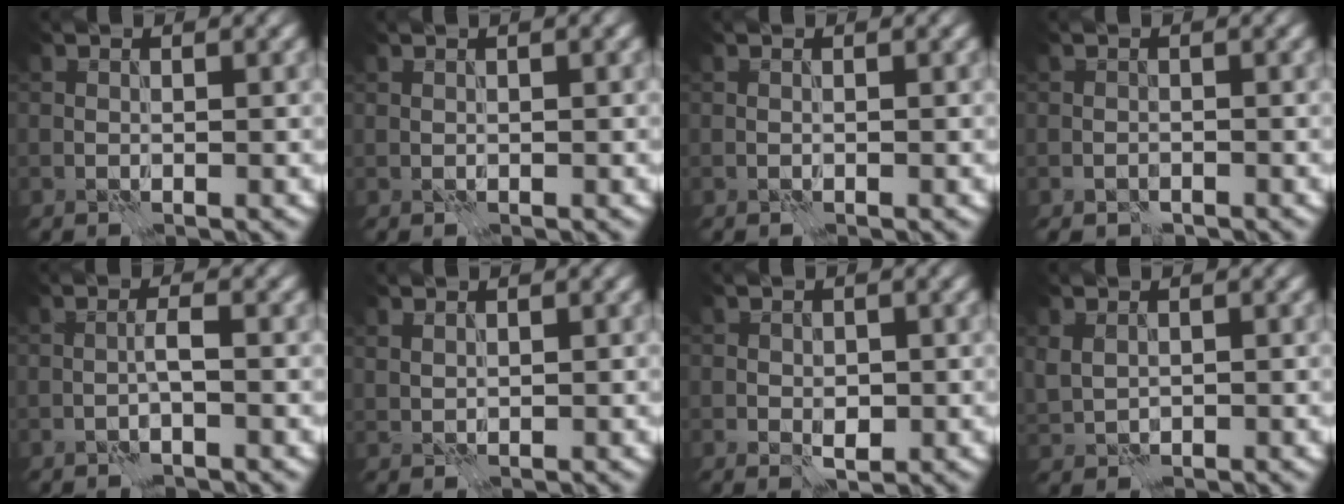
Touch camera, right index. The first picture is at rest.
{"total": 0.8, "force": [0.7, 0.0, 0.5], "torque": [-0.008, 0.002, 0.010]}
{"total": 0.0}
{"total": 1.2, "force": [-0.8, 0.8, 0.3], "torque": [-0.005, -0.003, -0.018]}
{"total": 1.3, "force": [-0.4, 0.1, 1.2], "torque": [-0.023, 0.006, -0.011]}
{"total": 1.0, "force": [1.0, 0.2, 0.3], "torque": [-0.011, -0.002, 0.022]}
{"total": 1.9, "force": [-0.2, 1.4, 1.3], "torque": [-0.023, -0.006, 0.000]}
{"total": 1.5, "force": [0.5, 1.2, 0.9], "torque": [-0.025, -0.003, 0.015]}